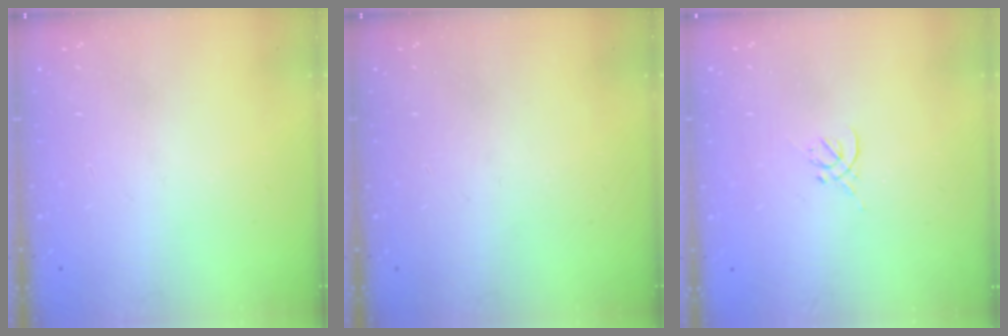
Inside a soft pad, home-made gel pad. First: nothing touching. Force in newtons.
{"total": 0.0}
{"total": 0.0}